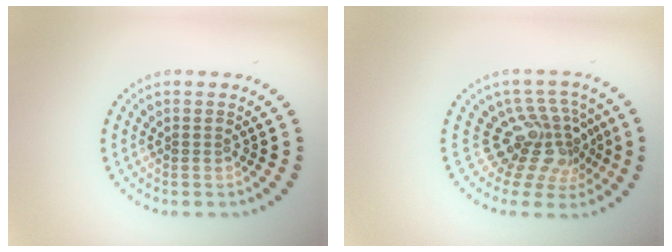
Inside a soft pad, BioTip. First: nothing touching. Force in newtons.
{"total": 4.5, "press": 3.1, "slide": 3.2}